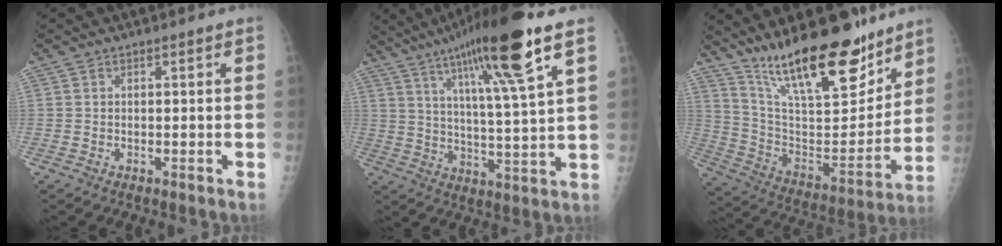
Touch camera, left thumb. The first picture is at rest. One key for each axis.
{"total": 19.0, "fx": 10.9, "fy": 0.9, "fz": 15.6, "tx": -0.250, "ty": -0.037, "tz": 0.177}
{"total": 25.0, "fx": 18.2, "fy": 8.0, "fz": 15.2, "tx": -0.208, "ty": -0.091, "tz": 0.310}